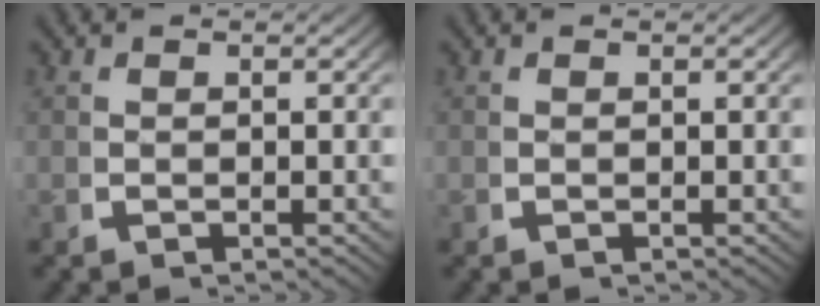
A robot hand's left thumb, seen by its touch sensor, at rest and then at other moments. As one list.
[{"total": 0.0}]